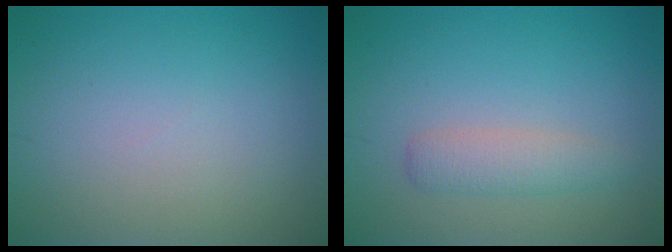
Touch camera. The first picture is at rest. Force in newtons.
{"total": 2.2, "press": 2.2, "slide": 0.0}